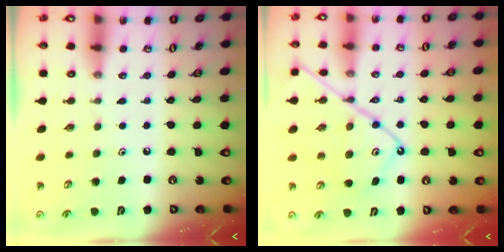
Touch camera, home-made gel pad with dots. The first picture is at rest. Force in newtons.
{"total": 13.3, "press": 13.3, "slide": 1.3}